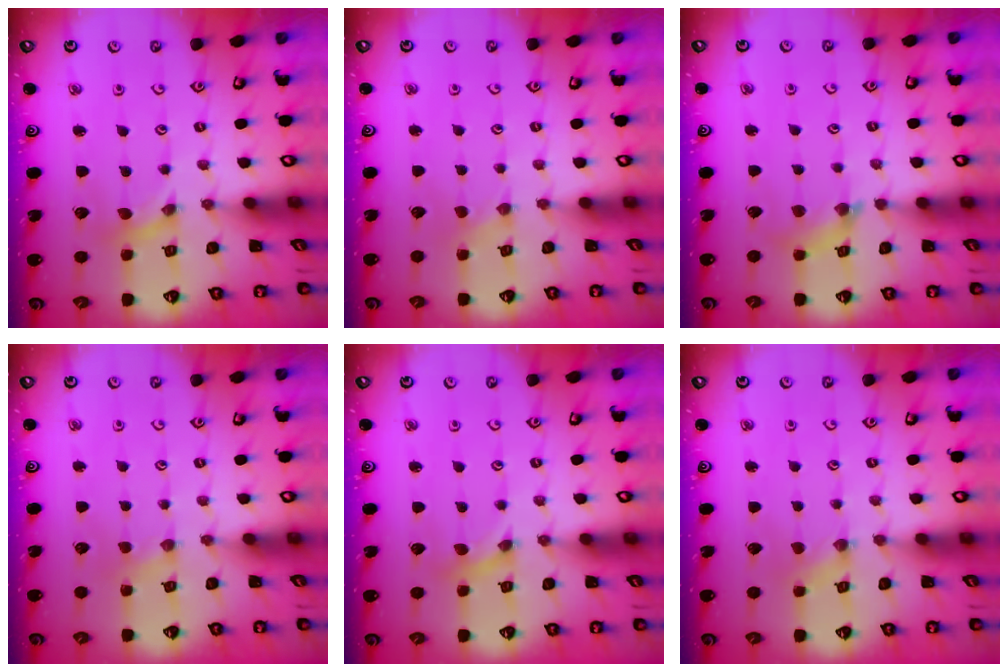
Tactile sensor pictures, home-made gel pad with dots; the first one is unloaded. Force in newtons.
{"total": 0.0}
{"total": 7.7, "press": 7.7, "slide": 0.9}
{"total": 1.5, "press": 1.5, "slide": 0.3}
{"total": 1.1, "press": 1.1, "slide": 0.2}
{"total": 0.8, "press": 0.8, "slide": 0.1}